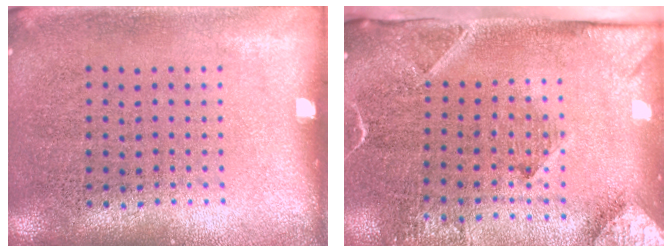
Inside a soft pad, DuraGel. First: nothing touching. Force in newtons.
{"total": 3.0, "press": 2.2, "slide": 2.1}